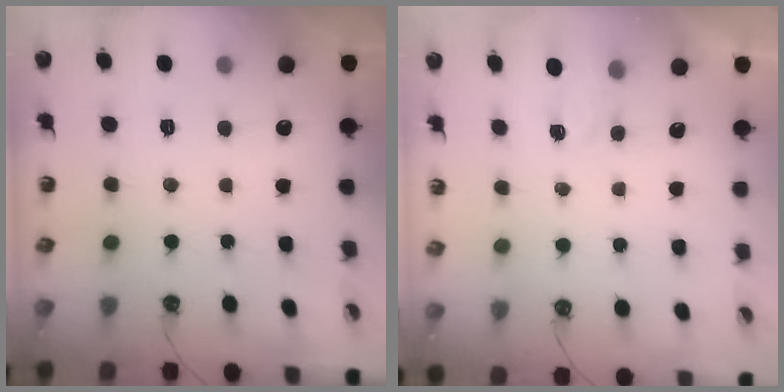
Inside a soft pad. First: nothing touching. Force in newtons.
{"total": 2.0, "press": 2.0, "slide": 0.4}